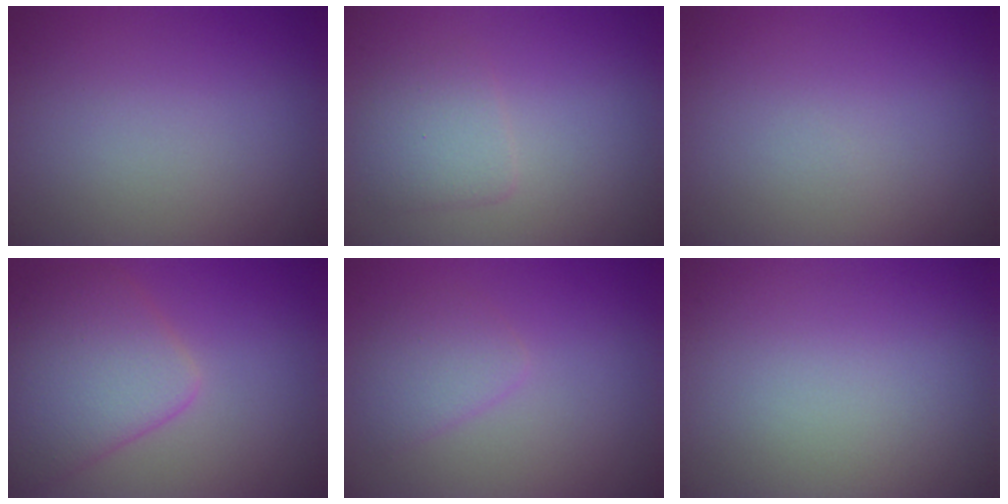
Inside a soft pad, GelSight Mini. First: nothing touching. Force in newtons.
{"total": 2.3, "press": 2.3, "slide": 0.1}
{"total": 0.0}
{"total": 5.7, "press": 5.7, "slide": 0.2}
{"total": 2.0, "press": 2.0, "slide": 0.1}
{"total": 0.0}